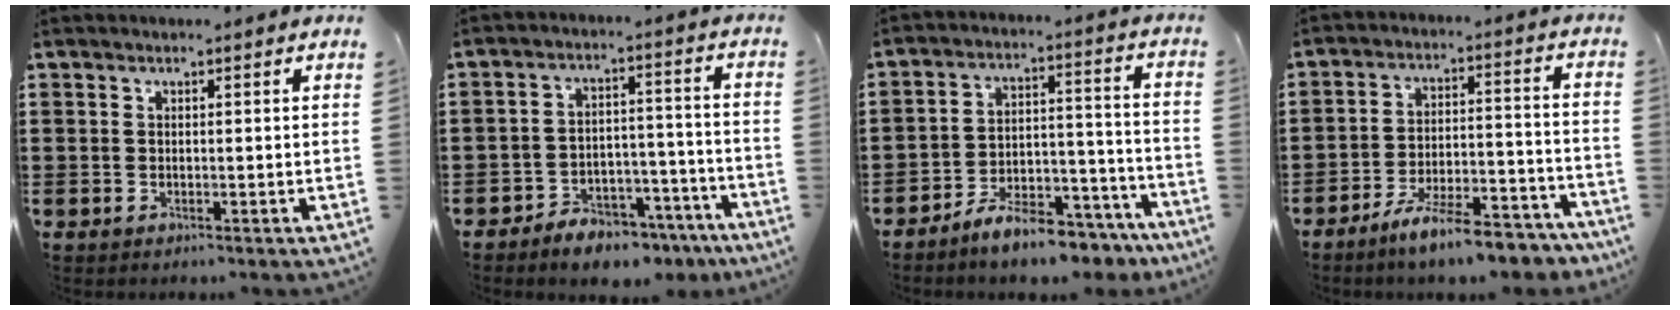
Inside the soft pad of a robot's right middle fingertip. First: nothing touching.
{"total": 5.6, "force": [-5.3, 1.7, 1.0], "torque": [-0.014, 0.021, -0.103]}
{"total": 8.2, "force": [-7.6, 1.6, 2.9], "torque": [-0.040, 0.027, -0.139]}
{"total": 9.9, "force": [-8.5, 1.1, 4.9], "torque": [-0.077, 0.021, -0.158]}